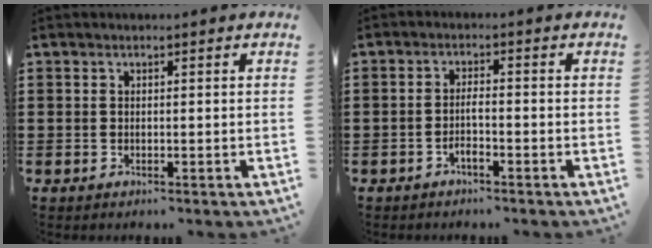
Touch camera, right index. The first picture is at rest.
{"total": 2.1, "force": [-1.2, 0.4, 1.6], "torque": [-0.032, 0.002, -0.023]}